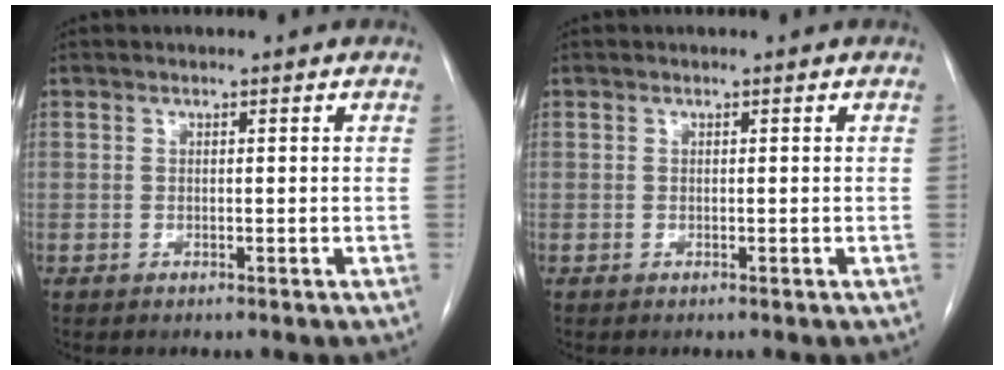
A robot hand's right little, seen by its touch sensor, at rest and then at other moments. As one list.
[{"total": 0.0}]